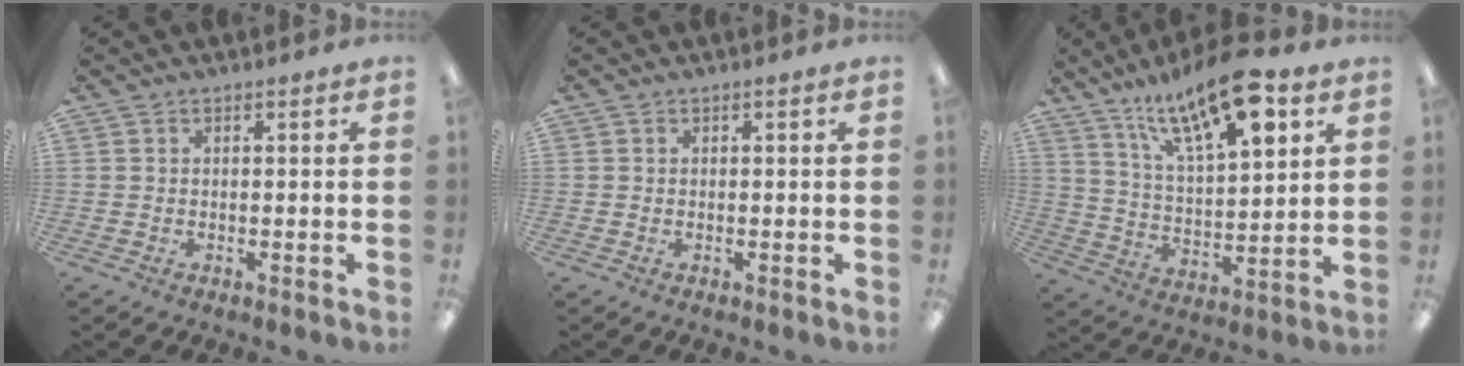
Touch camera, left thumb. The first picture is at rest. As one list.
[{"total": 0.0}, {"total": 18.7, "force": [12.0, 6.4, 12.8], "torque": [-0.208, -0.059, 0.197]}]